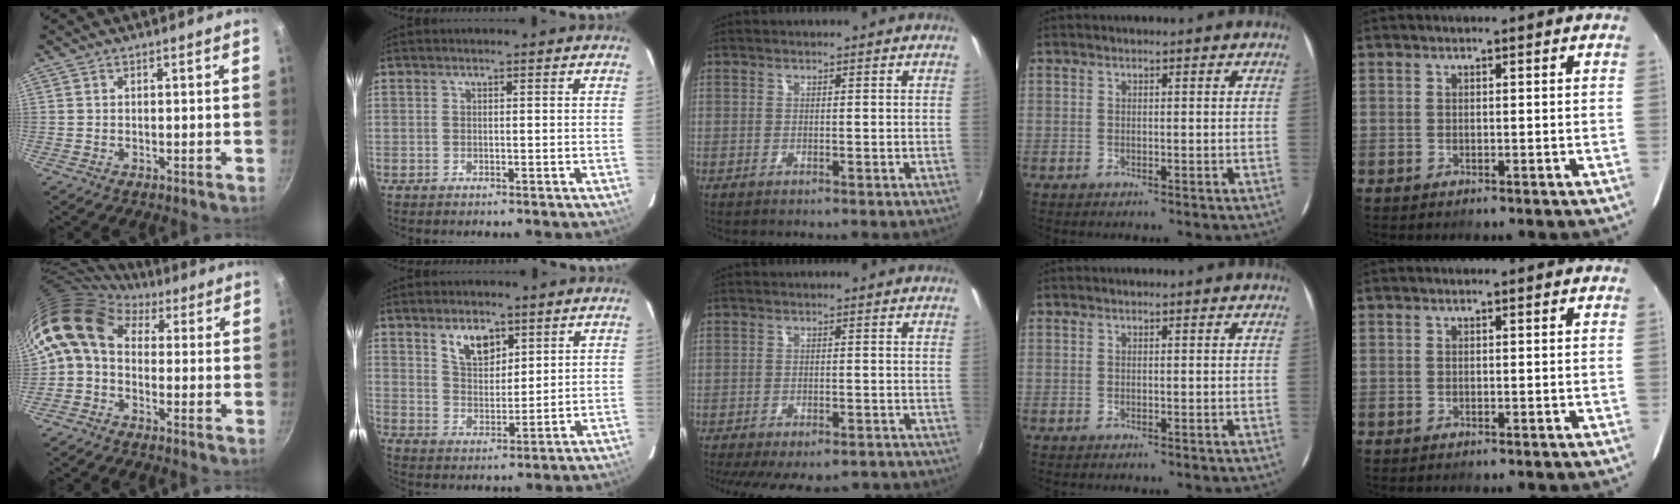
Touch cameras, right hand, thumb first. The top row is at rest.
{"thumb": {"total": 10.5, "force": [1.6, 7.7, 7.0], "torque": [-0.126, 0.025, 0.003]}, "index": {"total": 7.0, "force": [4.1, 3.8, 4.2], "torque": [-0.068, 0.006, 0.081]}, "middle": {"total": 13.8, "force": [-11.1, 4.7, 6.7], "torque": [-0.139, -0.034, -0.145]}}